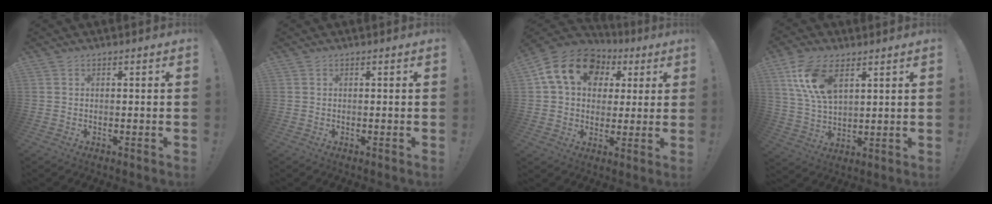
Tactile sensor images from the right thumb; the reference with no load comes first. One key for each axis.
{"total": 0.0}
{"total": 17.4, "fx": 6.6, "fy": 12.6, "fz": 10.0, "tx": -0.153, "ty": -0.011, "tz": 0.123}
{"total": 13.2, "fx": 6.3, "fy": 7.0, "fz": 9.2, "tx": -0.193, "ty": -0.013, "tz": 0.117}